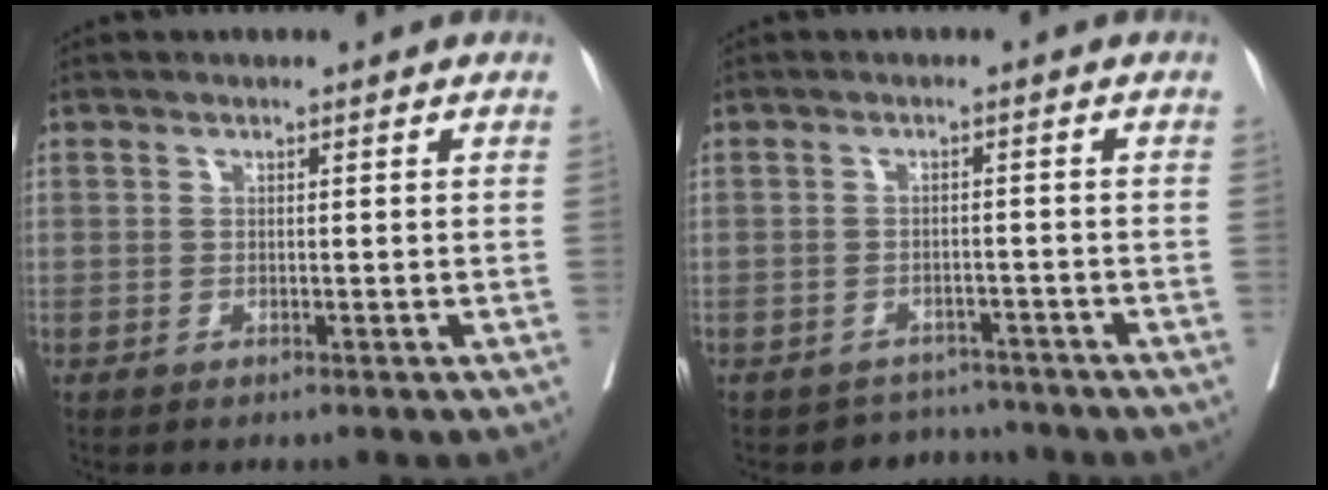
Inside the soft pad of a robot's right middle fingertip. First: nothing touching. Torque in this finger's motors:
{"motor_torque": [0.17, -0.29, -0.01, -0.04]}